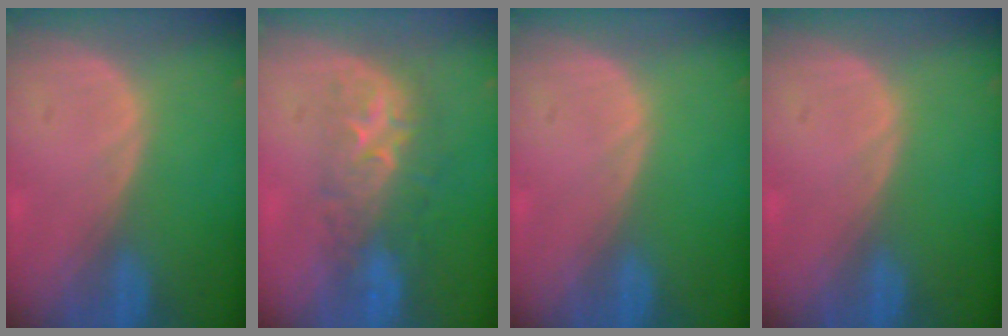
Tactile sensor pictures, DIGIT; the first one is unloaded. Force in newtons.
{"total": 8.1, "press": 7.7, "slide": 2.5}
{"total": 0.0}
{"total": 0.0}